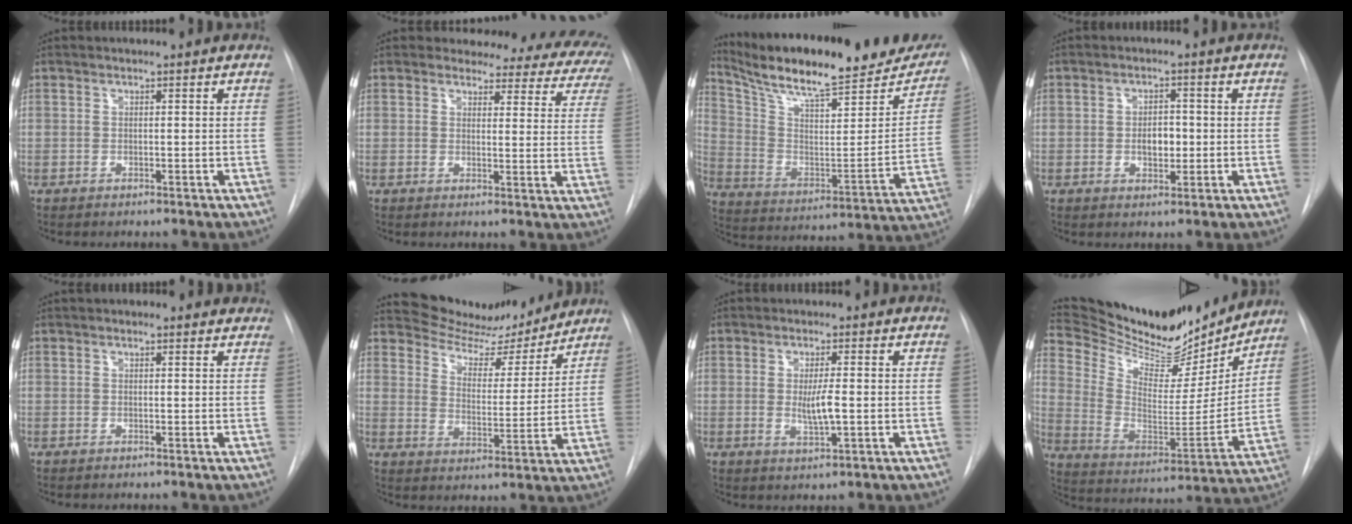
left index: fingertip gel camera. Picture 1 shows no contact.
{"total": 16.2, "force": [14.6, 5.6, 4.3], "torque": [-0.020, -0.051, 0.131]}
{"total": 27.6, "force": [22.8, 6.0, 14.4], "torque": [-0.230, -0.023, 0.329]}
{"total": 3.5, "force": [-0.3, 2.1, 2.8], "torque": [-0.040, 0.003, 0.000]}
{"total": 3.8, "force": [3.4, 1.1, 1.2], "torque": [-0.013, 0.017, 0.028]}
{"total": 12.2, "force": [11.9, 2.7, 1.2], "torque": [-0.018, -0.012, 0.178]}
{"total": 3.8, "force": [-0.1, 0.5, 3.8], "torque": [-0.069, -0.007, 0.000]}
{"total": 24.2, "force": [21.9, 6.1, 8.2], "torque": [-0.142, -0.029, 0.333]}